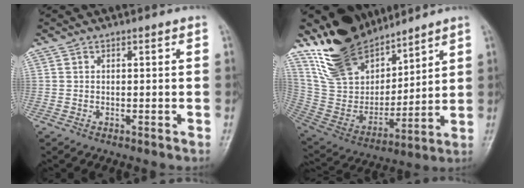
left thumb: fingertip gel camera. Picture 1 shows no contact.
{"total": 19.8, "force": [15.3, 9.6, 8.2], "torque": [-0.101, -0.083, 0.297]}